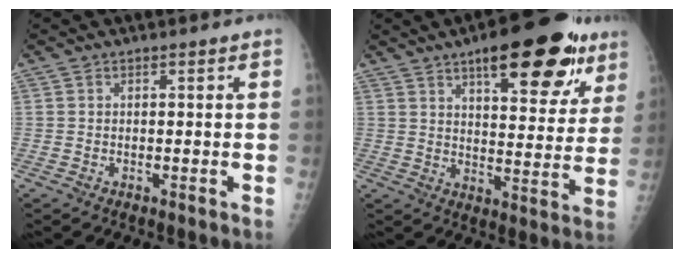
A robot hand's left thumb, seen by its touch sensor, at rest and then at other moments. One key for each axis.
{"total": 20.3, "fx": 11.4, "fy": 7.6, "fz": 15.0, "tx": -0.164, "ty": -0.036, "tz": 0.160}